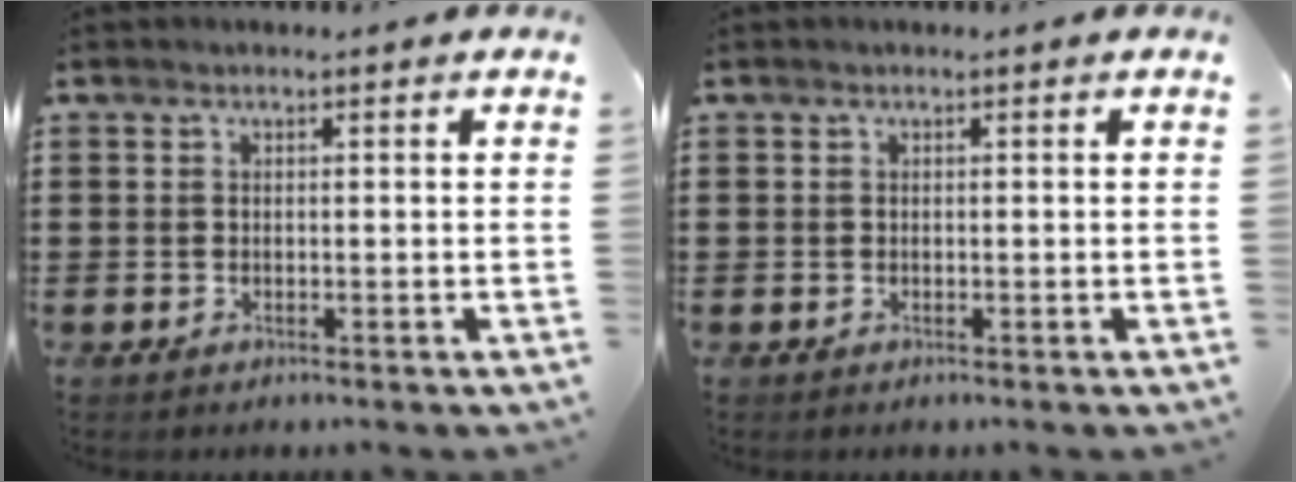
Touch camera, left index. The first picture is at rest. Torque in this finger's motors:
{"motor_torque": [-0.06, -0.06, 0.00, -0.01]}